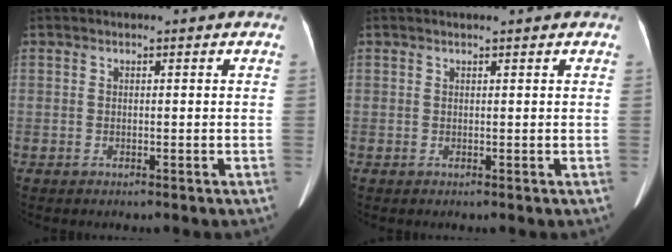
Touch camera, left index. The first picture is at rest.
{"total": 2.1, "force": [1.9, 0.0, 0.9], "torque": [-0.011, 0.015, 0.024]}